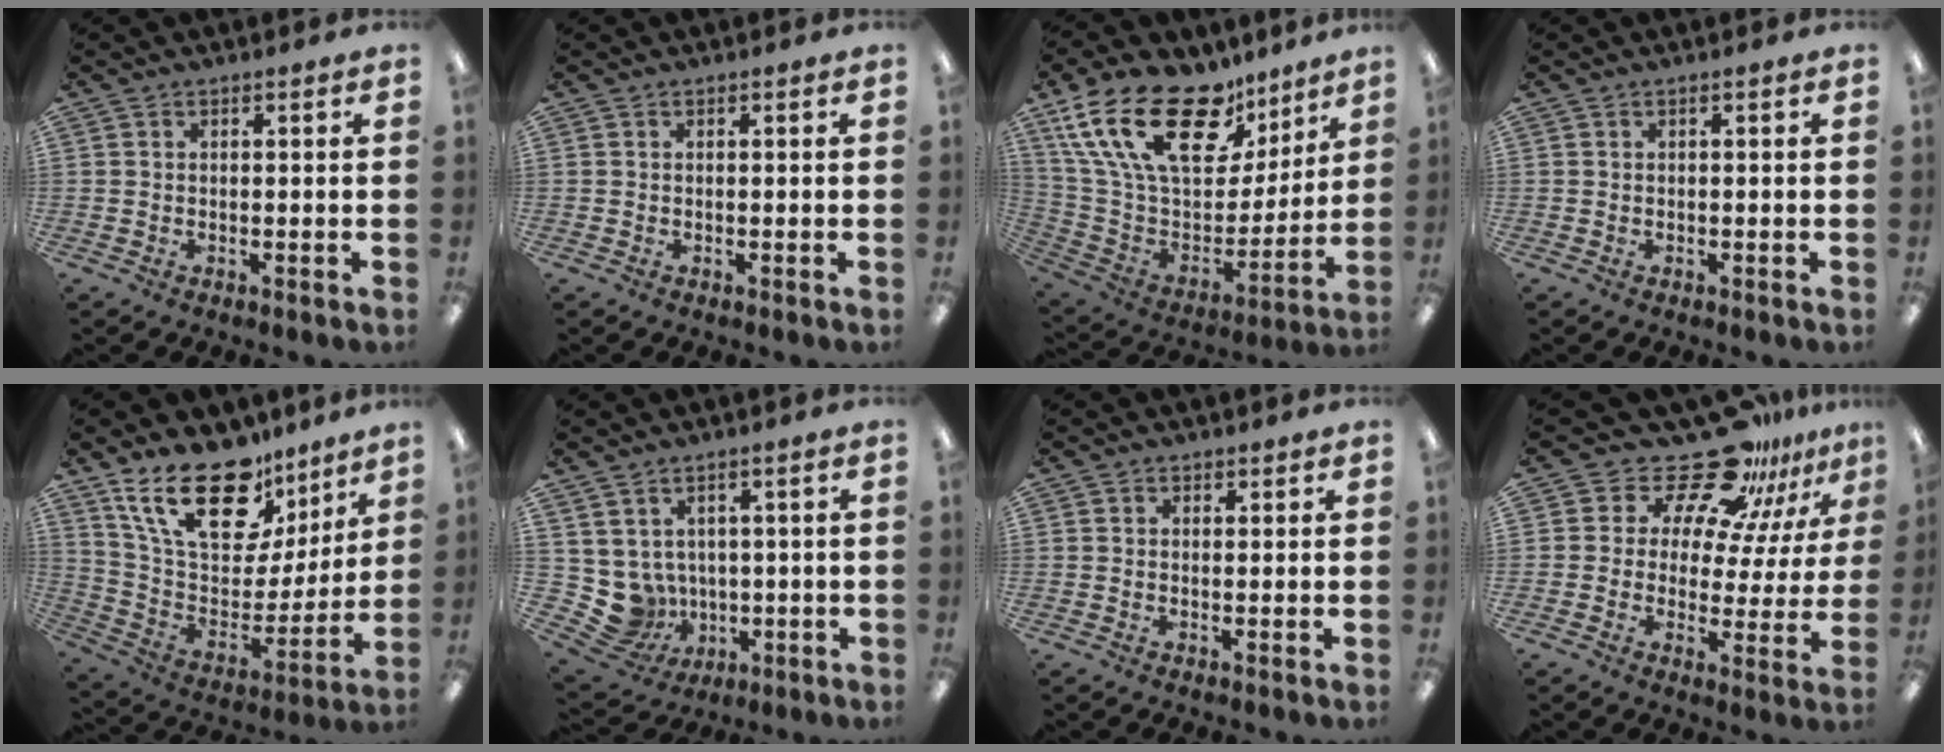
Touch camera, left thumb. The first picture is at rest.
{"total": 0.0}
{"total": 26.0, "force": [15.0, 13.6, 16.3], "torque": [-0.305, -0.089, 0.270]}
{"total": 0.0}
{"total": 24.0, "force": [15.9, 11.6, 13.8], "torque": [-0.240, -0.094, 0.288]}
{"total": 7.1, "force": [1.3, 6.8, 1.8], "torque": [-0.076, -0.022, 0.036]}
{"total": 0.8, "force": [0.6, 0.6, 0.1], "torque": [0.006, -0.003, 0.009]}
{"total": 18.5, "force": [14.6, 8.5, 7.6], "torque": [-0.140, -0.111, 0.255]}